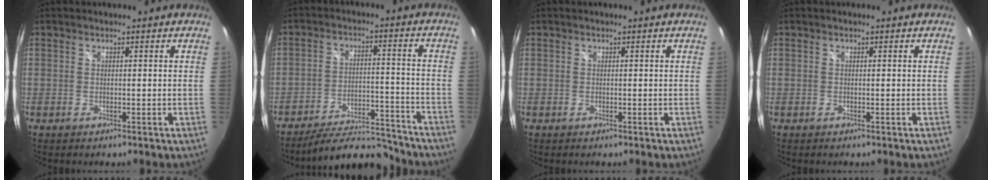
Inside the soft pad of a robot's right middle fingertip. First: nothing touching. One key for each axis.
{"total": 13.1, "fx": -12.3, "fy": 2.8, "fz": 3.5, "tx": -0.073, "ty": 0.015, "tz": -0.172}
{"total": 0.0}
{"total": 0.0}